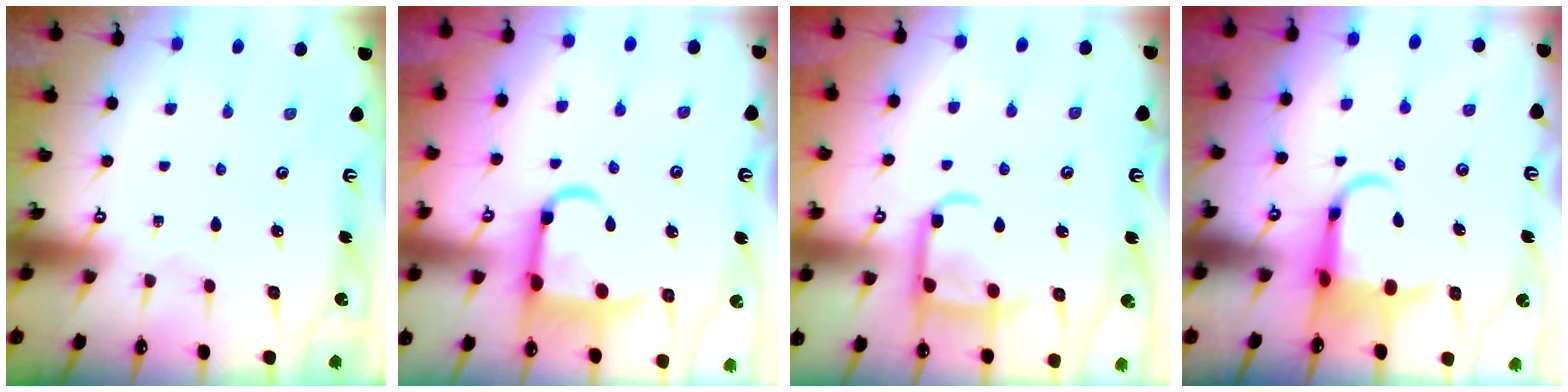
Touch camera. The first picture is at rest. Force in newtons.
{"total": 12.6, "press": 12.5, "slide": 1.5}
{"total": 12.3, "press": 12.2, "slide": 1.3}
{"total": 7.6, "press": 7.3, "slide": 1.9}